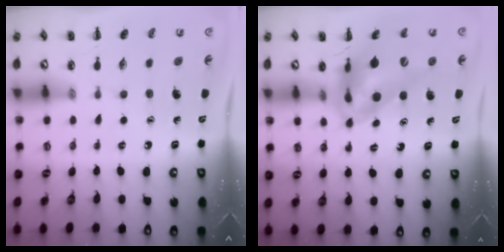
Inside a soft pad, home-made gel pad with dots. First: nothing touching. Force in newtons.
{"total": 12.7, "press": 12.1, "slide": 3.8}